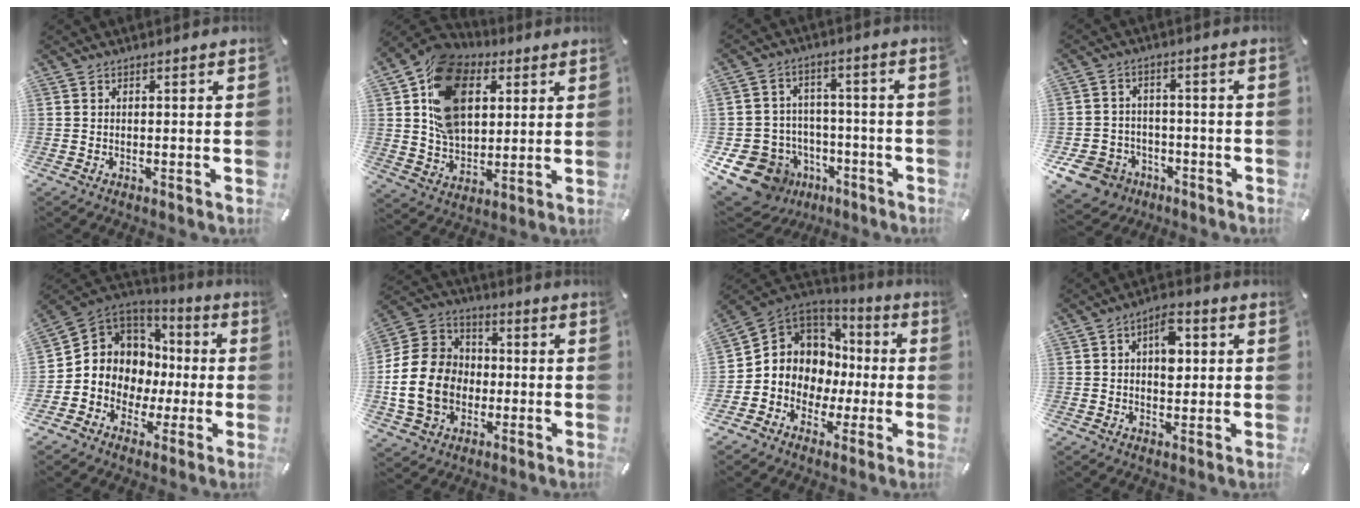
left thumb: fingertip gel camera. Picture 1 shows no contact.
{"total": 18.5, "force": [6.2, 13.2, 11.3], "torque": [-0.219, -0.001, 0.117]}
{"total": 13.9, "force": [-6.7, 11.2, 4.8], "torque": [-0.094, 0.043, -0.109]}
{"total": 8.7, "force": [-4.4, 7.0, 2.5], "torque": [-0.075, 0.035, -0.083]}
{"total": 9.0, "force": [-0.7, 8.9, 0.9], "torque": [-0.047, -0.025, -0.004]}
{"total": 16.4, "force": [-3.4, 13.8, 8.2], "torque": [-0.186, 0.033, -0.062]}
{"total": 8.8, "force": [-1.1, 8.7, 0.8], "torque": [-0.036, -0.021, -0.008]}
{"total": 7.5, "force": [1.4, 4.6, 5.8], "torque": [-0.074, -0.001, 0.016]}